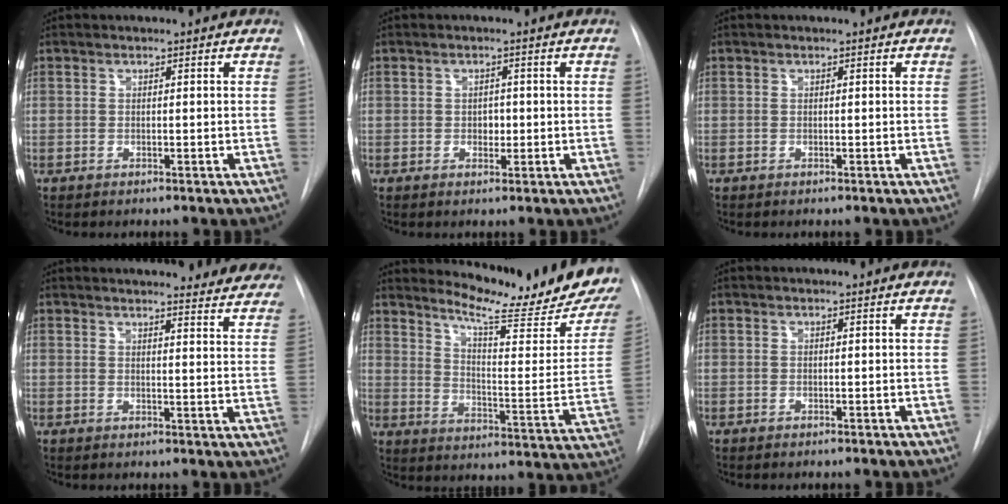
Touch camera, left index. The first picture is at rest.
{"total": 1.6, "force": [-0.1, 1.2, 1.1], "torque": [-0.015, 0.002, 0.000]}
{"total": 0.0}
{"total": 20.2, "force": [19.2, 3.2, 5.2], "torque": [-0.060, -0.065, 0.205]}
{"total": 19.9, "force": [18.0, 0.1, 8.5], "torque": [-0.132, -0.116, 0.233]}
{"total": 0.0}